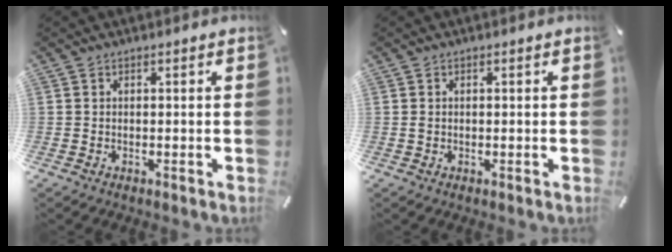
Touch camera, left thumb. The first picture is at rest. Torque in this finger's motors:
{"motor_torque": [0.19, -0.03, 0.15, 0.07, 0.00]}